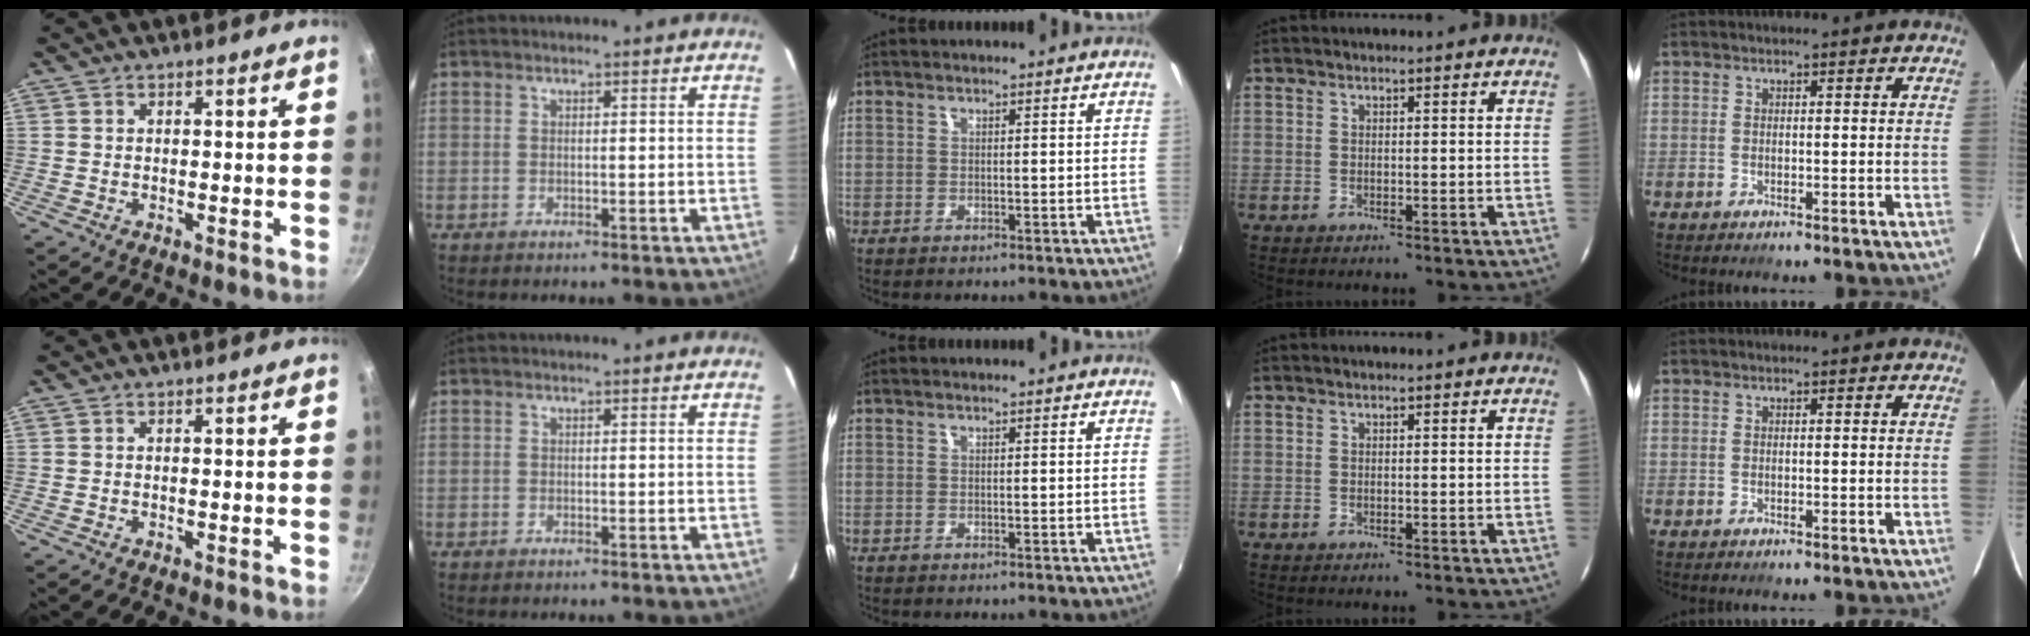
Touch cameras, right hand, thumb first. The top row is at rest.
{}